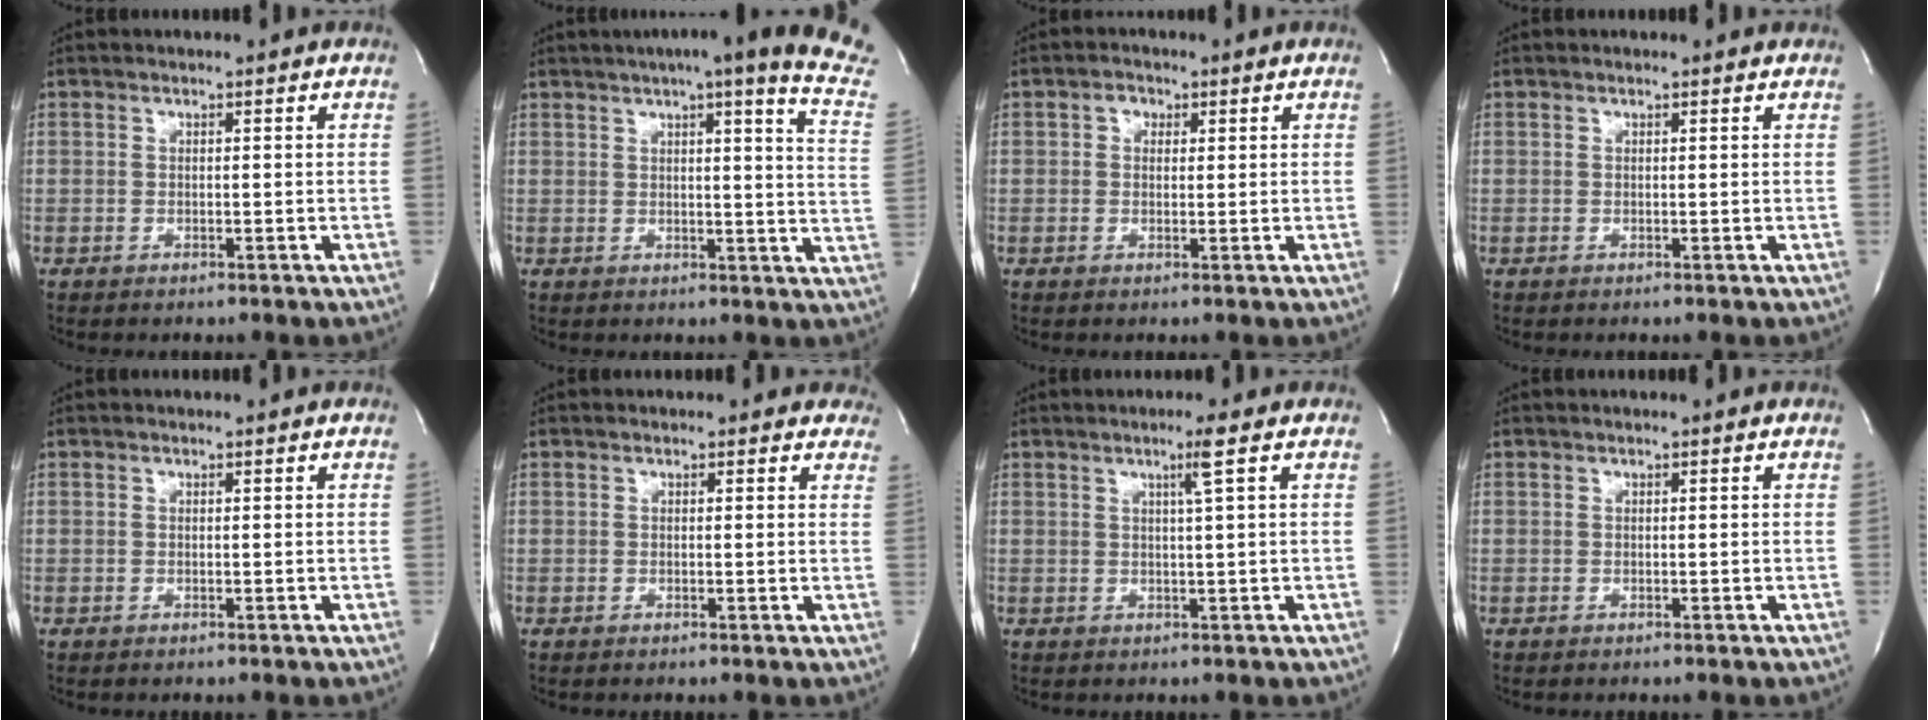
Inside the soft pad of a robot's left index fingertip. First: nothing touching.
{"total": 19.3, "force": [15.0, 0.4, 12.1], "torque": [-0.161, -0.034, 0.158]}
{"total": 1.9, "force": [0.7, 1.5, 0.9], "torque": [-0.016, 0.005, 0.008]}
{"total": 0.9, "force": [0.9, 0.3, 0.0], "torque": [-0.013, 0.006, 0.007]}
{"total": 0.0}
{"total": 3.1, "force": [2.6, 1.7, 0.1], "torque": [0.020, -0.008, 0.005]}
{"total": 2.6, "force": [1.1, -0.9, 2.2], "torque": [-0.043, -0.007, 0.023]}
{"total": 0.0}